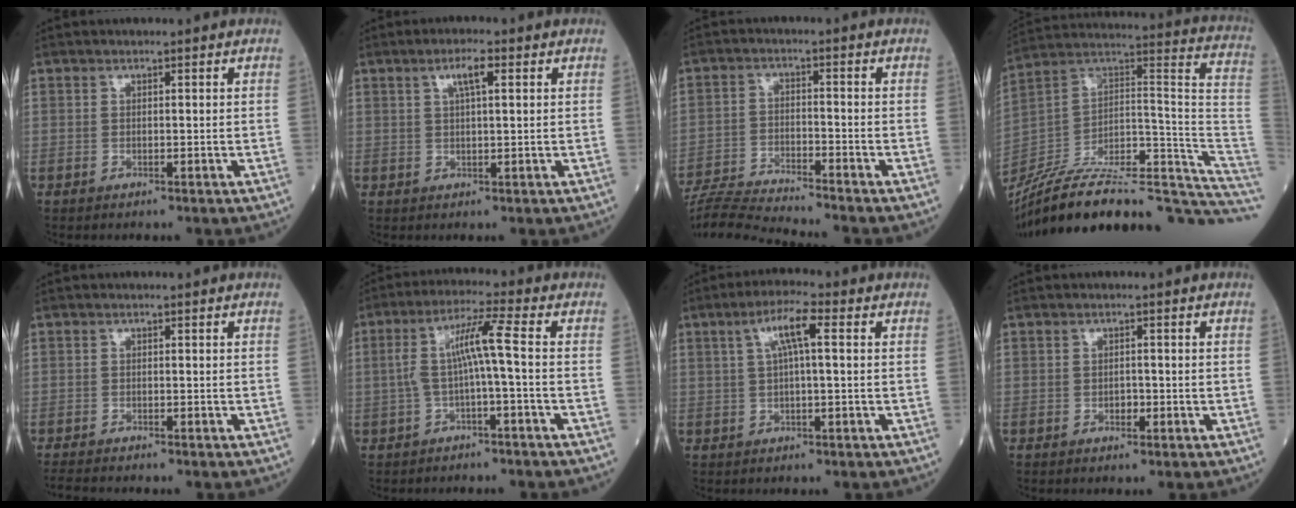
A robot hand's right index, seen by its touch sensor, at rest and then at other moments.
{"total": 3.6, "force": [1.5, 0.6, 3.2], "torque": [-0.061, 0.006, 0.026]}
{"total": 10.4, "force": [-10.0, -1.7, 2.4], "torque": [-0.038, -0.012, -0.180]}
{"total": 33.8, "force": [-28.2, 5.2, 17.8], "torque": [-0.221, 0.009, -0.417]}
{"total": 3.8, "force": [-3.5, 0.2, 1.4], "torque": [-0.024, -0.013, -0.058]}
{"total": 6.5, "force": [-0.7, -0.3, 6.5], "torque": [-0.130, 0.030, -0.009]}
{"total": 5.8, "force": [1.6, 0.7, 5.5], "torque": [-0.105, 0.019, 0.028]}
{"total": 1.2, "force": [-0.5, 0.7, 0.8], "torque": [-0.010, 0.003, -0.009]}